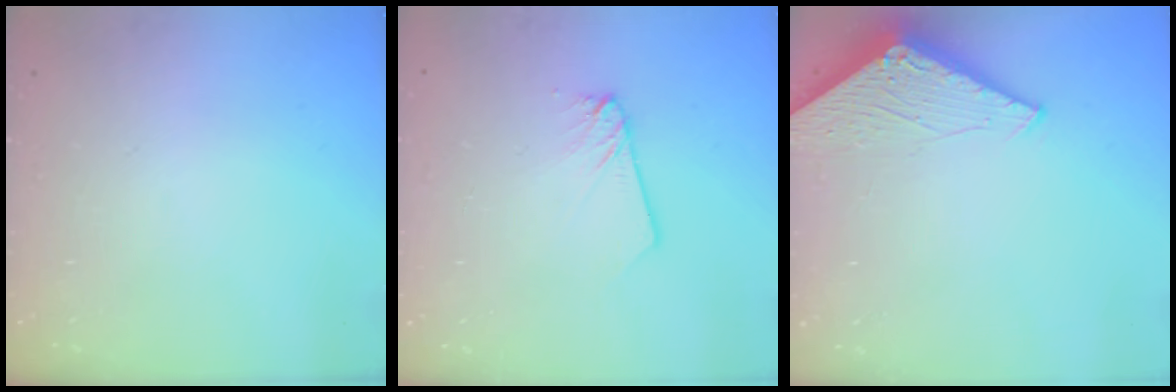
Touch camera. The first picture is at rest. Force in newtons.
{"total": 1.5, "press": 1.4, "slide": 0.1}
{"total": 2.8, "press": 2.8, "slide": 0.2}